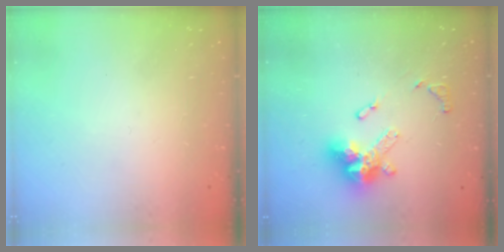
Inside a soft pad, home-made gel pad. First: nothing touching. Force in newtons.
{"total": 14.7, "press": 14.6, "slide": 1.6}